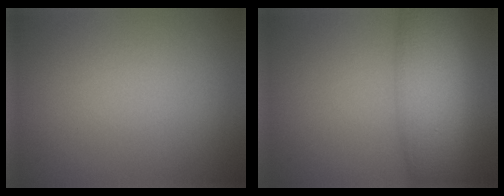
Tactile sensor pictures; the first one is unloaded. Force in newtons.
{"total": 8.0, "press": 8.0, "slide": 0.2}